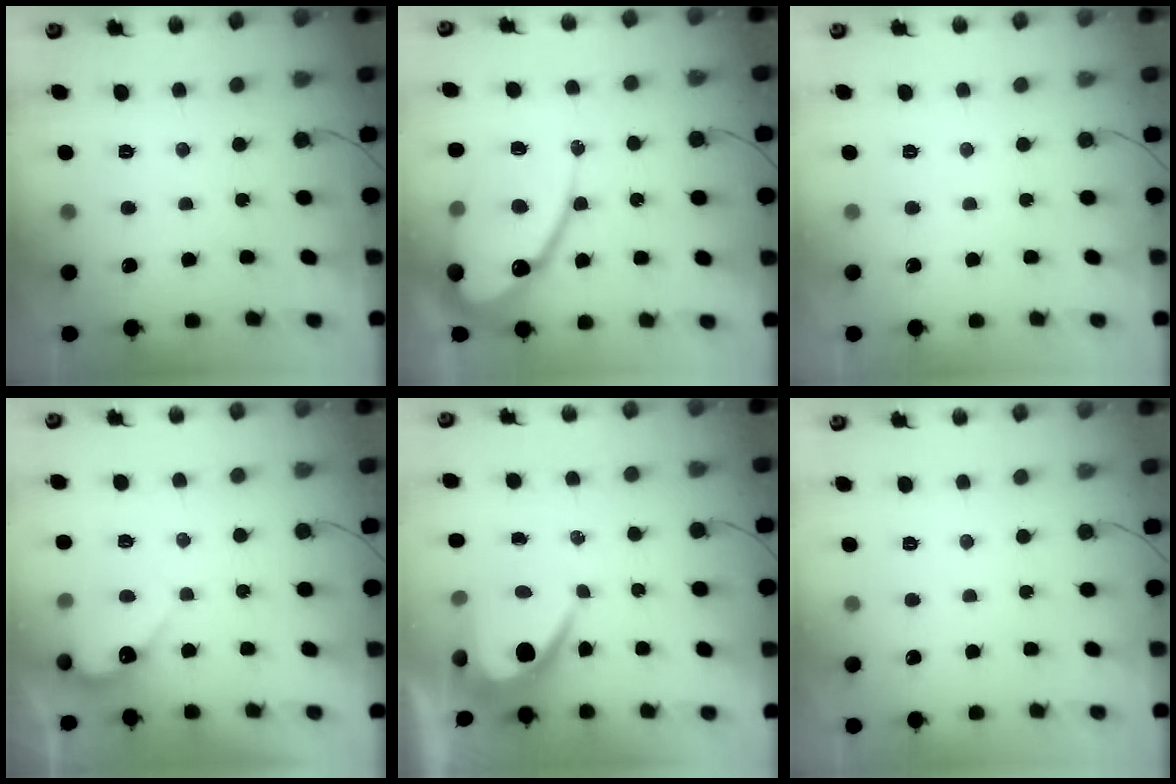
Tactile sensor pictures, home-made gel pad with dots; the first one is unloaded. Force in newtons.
{"total": 17.4, "press": 17.3, "slide": 1.3}
{"total": 0.0}
{"total": 4.5, "press": 4.4, "slide": 0.4}
{"total": 7.6, "press": 7.6, "slide": 0.4}
{"total": 0.0}